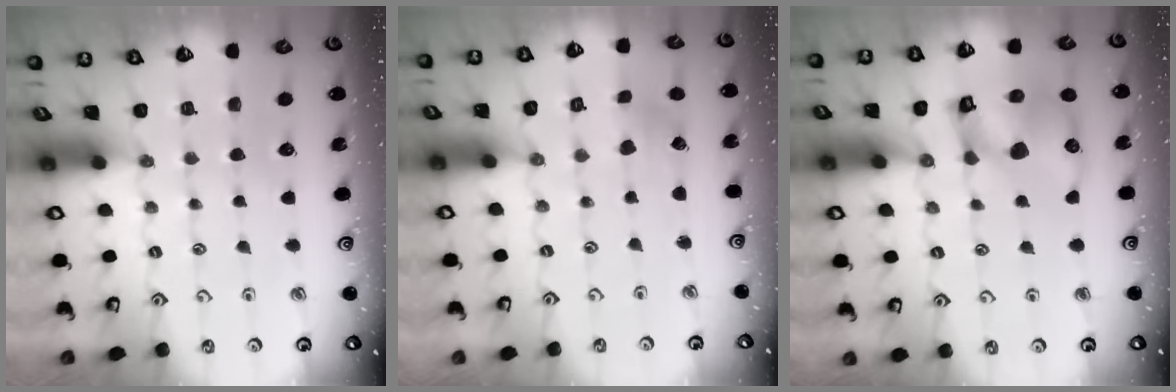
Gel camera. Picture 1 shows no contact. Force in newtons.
{"total": 2.2, "press": 2.2, "slide": 0.4}
{"total": 12.7, "press": 12.6, "slide": 1.7}